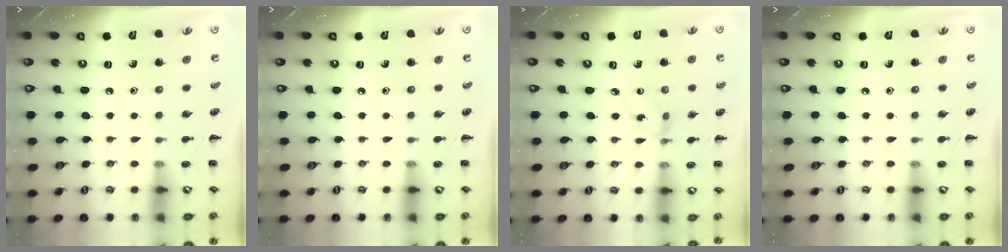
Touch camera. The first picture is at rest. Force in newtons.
{"total": 0.0}
{"total": 2.9, "press": 2.8, "slide": 0.6}
{"total": 0.0}